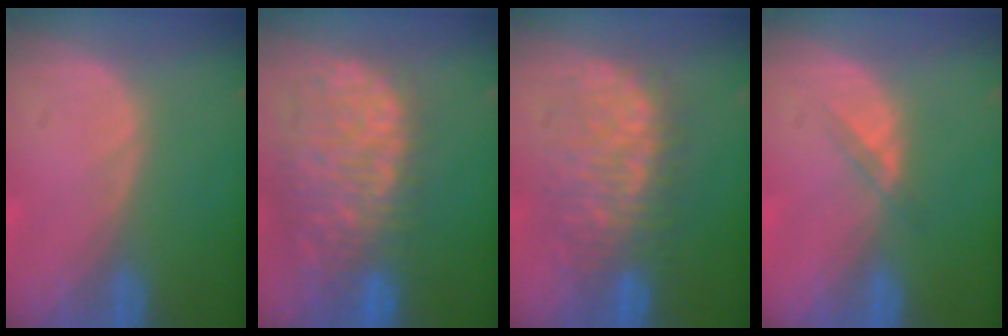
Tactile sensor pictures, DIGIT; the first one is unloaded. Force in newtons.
{"total": 12.6, "press": 10.3, "slide": 7.2}
{"total": 8.8, "press": 8.8, "slide": 0.6}
{"total": 1.8, "press": 1.4, "slide": 1.0}